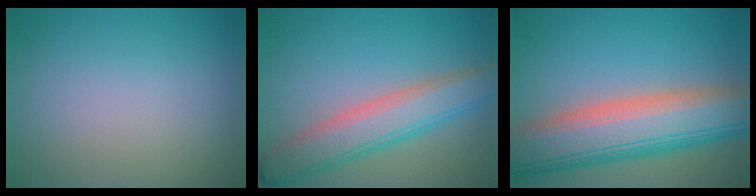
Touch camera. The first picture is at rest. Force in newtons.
{"total": 5.9, "press": 5.9, "slide": 0.2}
{"total": 11.2, "press": 11.2, "slide": 0.9}